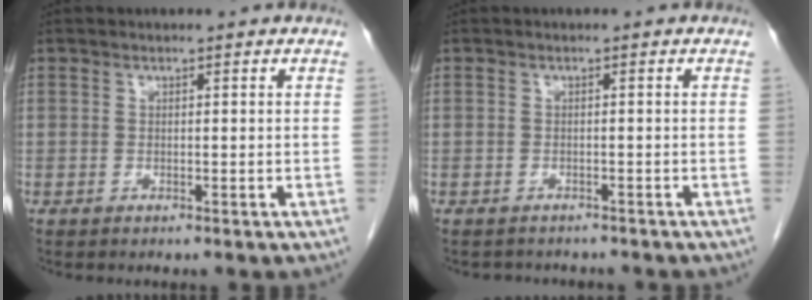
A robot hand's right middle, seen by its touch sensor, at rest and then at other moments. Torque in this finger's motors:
{"motor_torque": [-0.33, -0.22, -0.06, -0.01]}